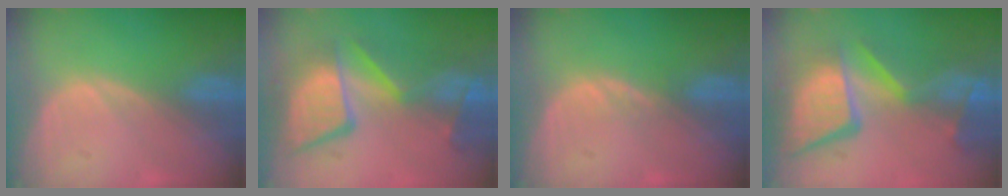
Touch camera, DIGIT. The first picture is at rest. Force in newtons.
{"total": 11.5, "press": 10.7, "slide": 4.4}
{"total": 1.1, "press": 1.0, "slide": 0.2}
{"total": 13.9, "press": 11.3, "slide": 8.1}